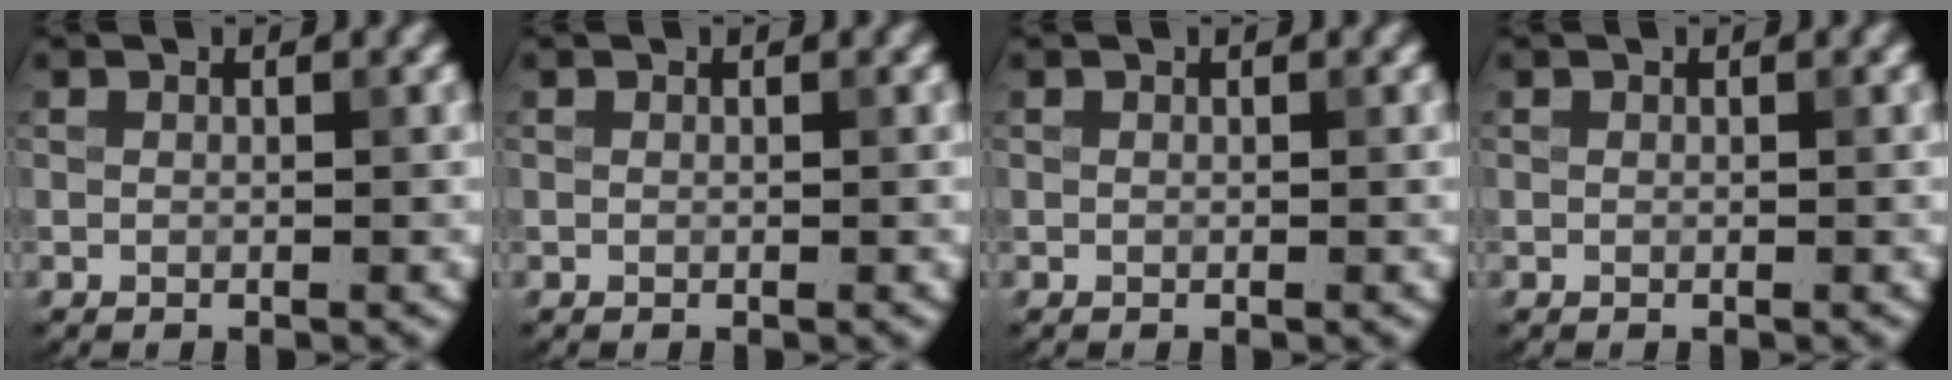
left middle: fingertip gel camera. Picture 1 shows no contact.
{"total": 0.0}
{"total": 0.0}
{"total": 0.0}